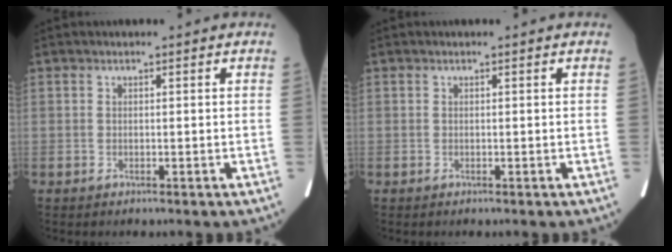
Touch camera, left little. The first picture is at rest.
{"total": 0.0}